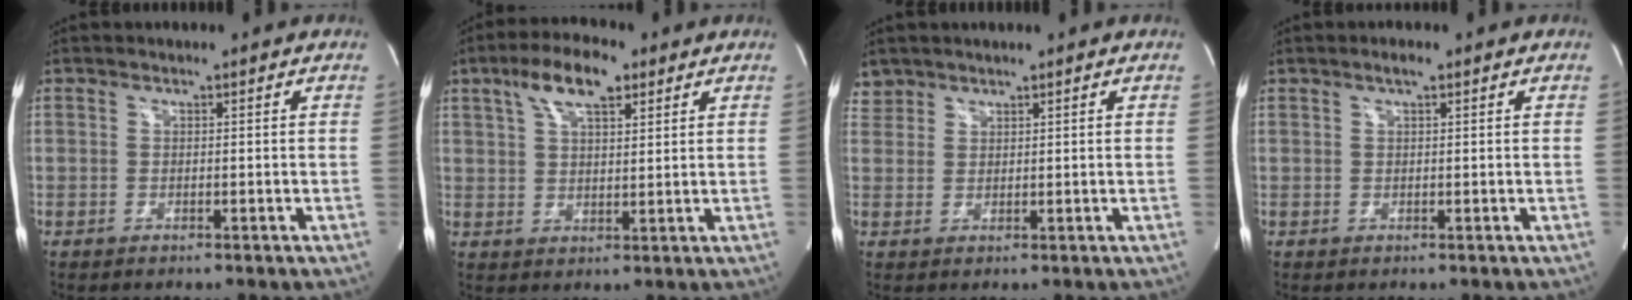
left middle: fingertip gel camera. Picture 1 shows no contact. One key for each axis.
{"total": 8.4, "fx": 4.8, "fy": 3.0, "fz": 6.2, "tx": -0.121, "ty": 0.018, "tz": 0.086}
{"total": 2.4, "fx": 2.0, "fy": 1.3, "fz": -0.4, "tx": 0.011, "ty": 0.009, "tz": 0.039}
{"total": 1.3, "fx": 0.8, "fy": 0.1, "fz": 1.0, "tx": -0.021, "ty": 0.002, "tz": 0.014}